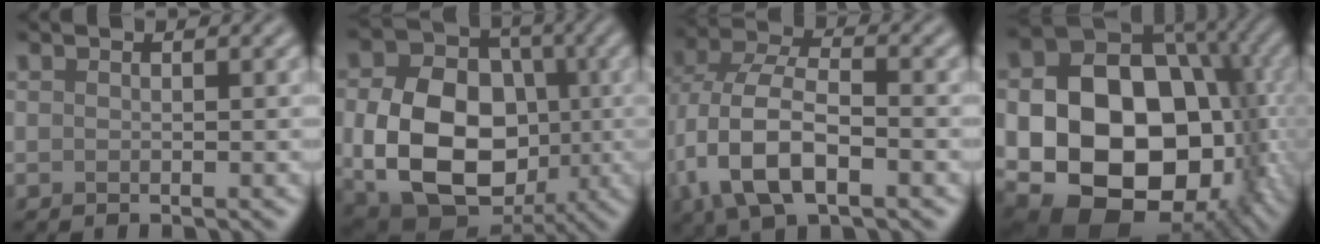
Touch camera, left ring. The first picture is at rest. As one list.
[{"total": 12.1, "force": [-1.8, 8.9, 8.0], "torque": [-0.149, -0.018, -0.035]}, {"total": 9.1, "force": [-2.9, 4.9, 7.2], "torque": [-0.156, -0.001, -0.062]}, {"total": 22.1, "force": [-3.5, 17.0, 13.7], "torque": [-0.200, -0.018, -0.074]}]